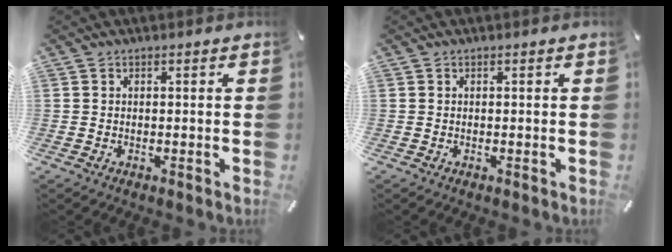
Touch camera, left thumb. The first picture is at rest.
{"total": 0.0}